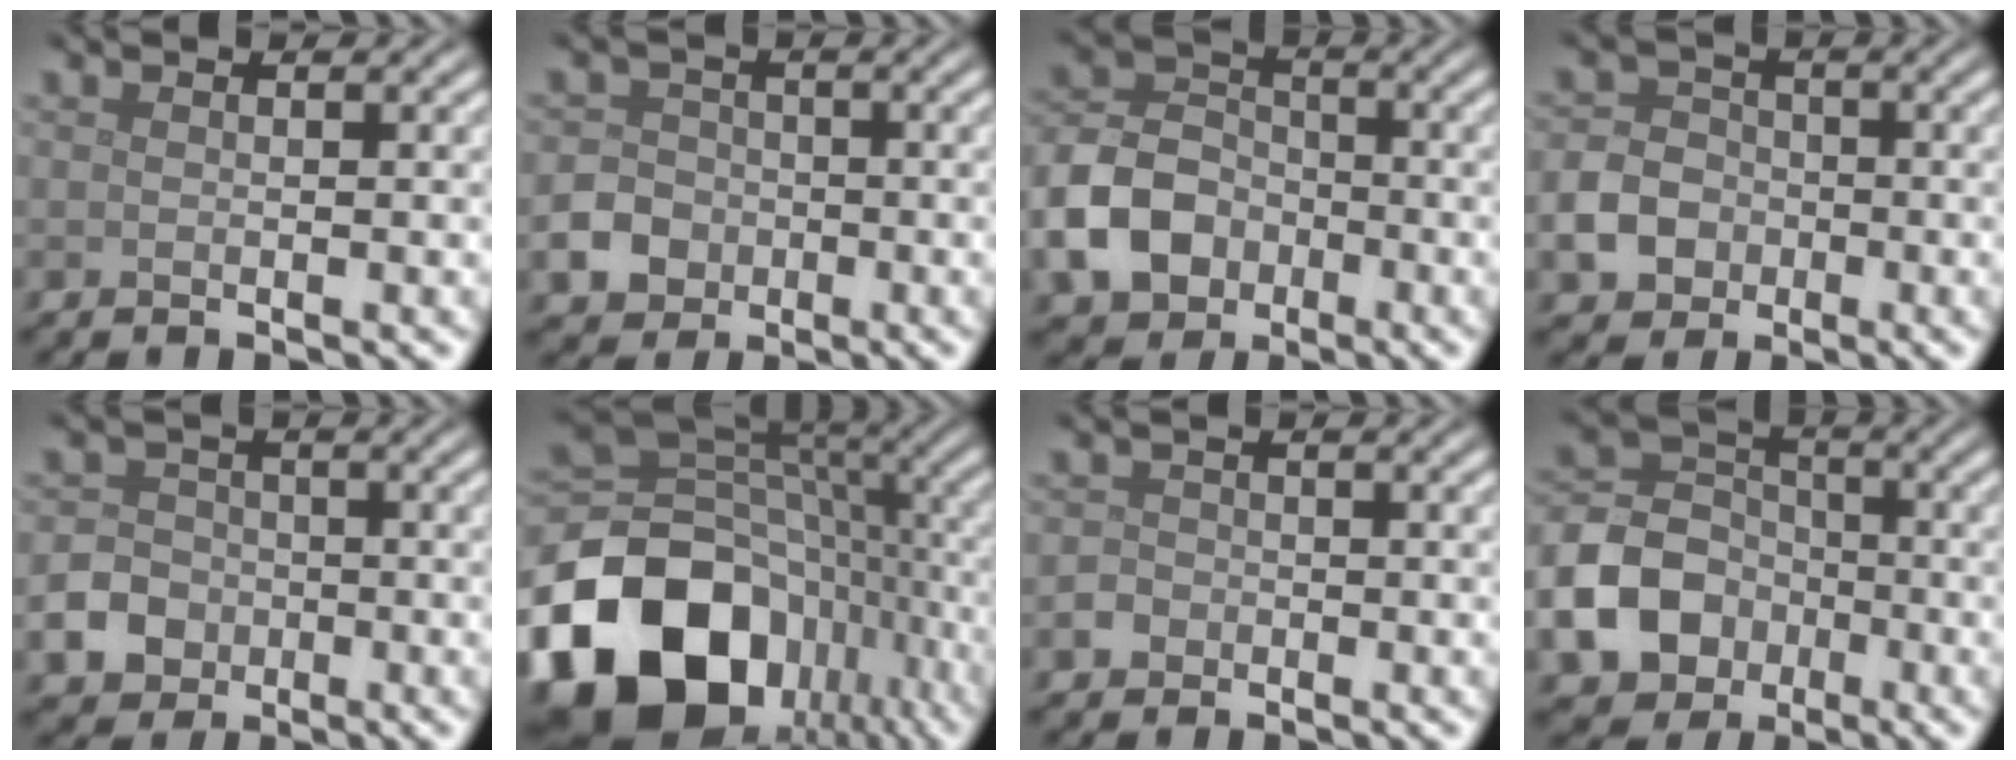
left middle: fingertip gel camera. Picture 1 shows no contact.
{"total": 3.6, "force": [-1.3, 3.1, 1.2], "torque": [-0.020, 0.002, -0.033]}
{"total": 7.1, "force": [-2.9, 5.4, 3.6], "torque": [-0.076, 0.001, -0.070]}
{"total": 4.2, "force": [-1.5, 3.5, 1.7], "torque": [-0.037, 0.004, -0.037]}
{"total": 4.0, "force": [-1.5, 3.4, 1.4], "torque": [-0.023, 0.001, -0.039]}
{"total": 18.8, "force": [-8.0, 13.7, 10.0], "torque": [-0.229, -0.023, -0.131]}
{"total": 1.4, "force": [-0.6, 1.2, 0.4], "torque": [-0.005, 0.003, -0.013]}
{"total": 7.7, "force": [-3.0, 6.2, 3.5], "torque": [-0.074, 0.000, -0.069]}